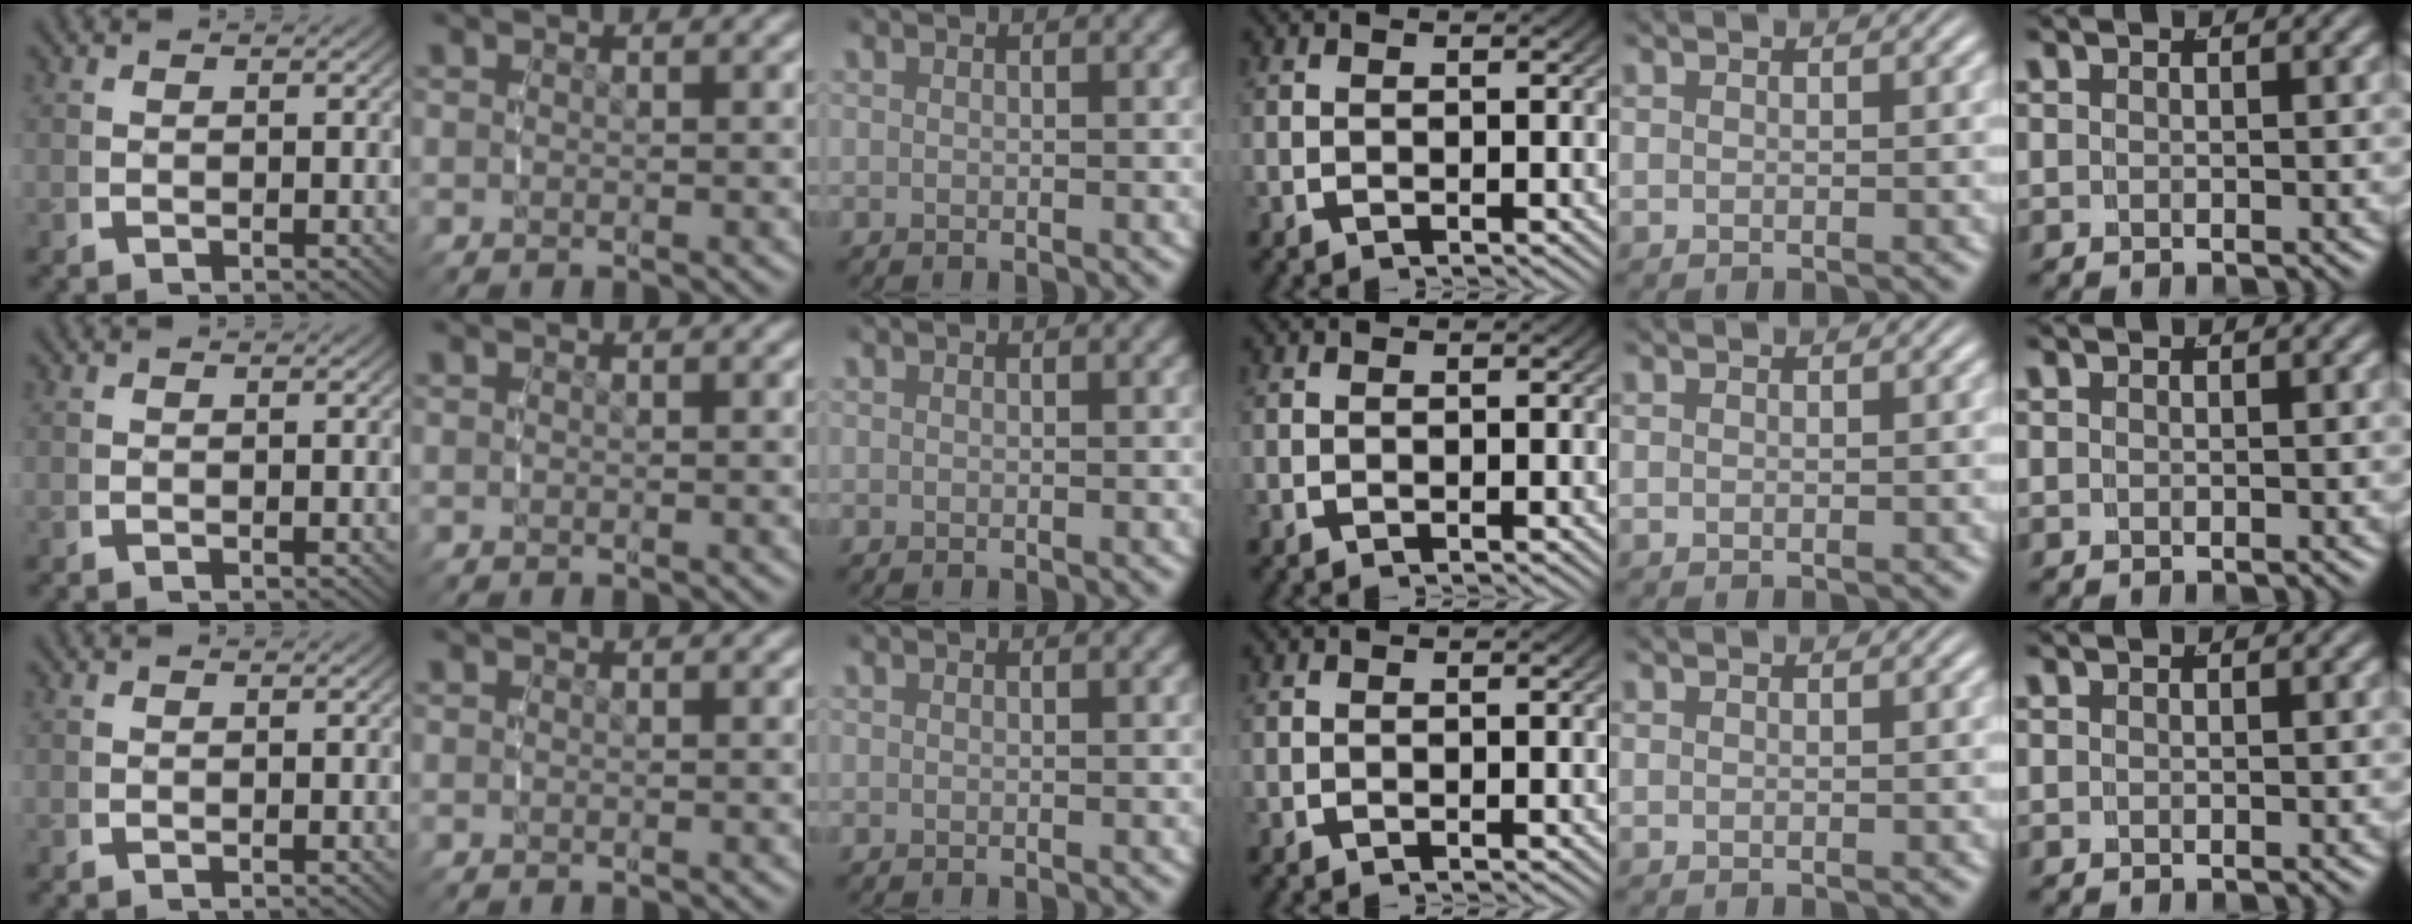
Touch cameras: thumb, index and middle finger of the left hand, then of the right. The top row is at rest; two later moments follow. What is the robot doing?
{"motion": "reach", "object": "router"}